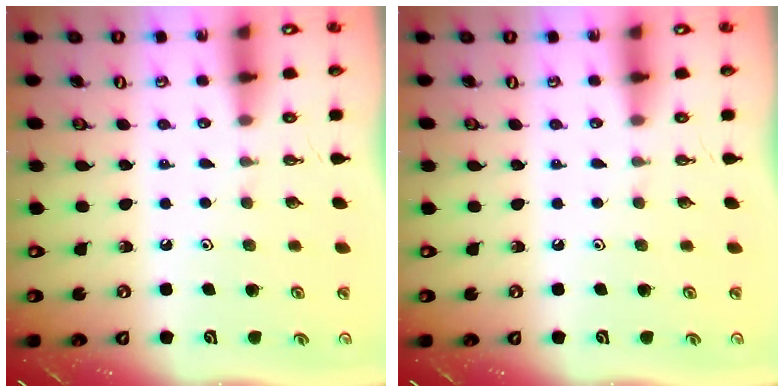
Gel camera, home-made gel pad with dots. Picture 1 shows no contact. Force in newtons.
{"total": 0.0}